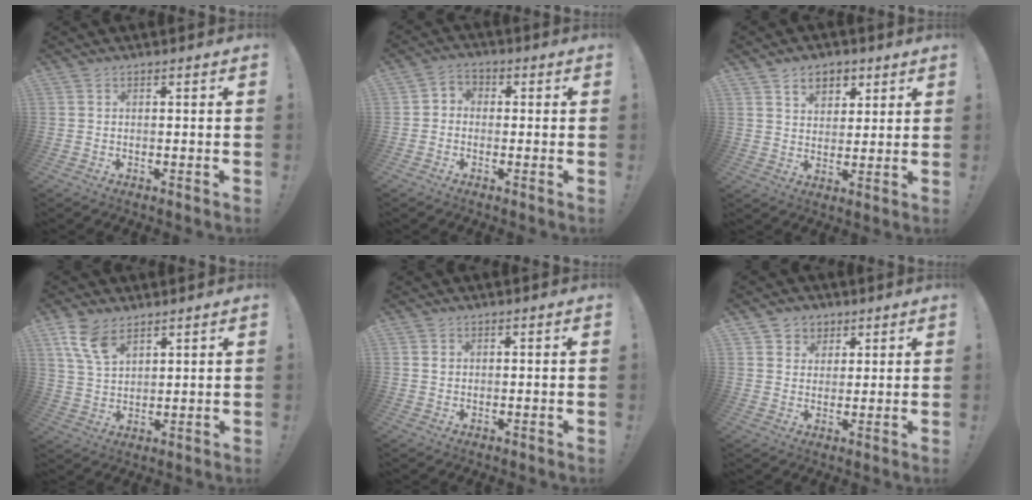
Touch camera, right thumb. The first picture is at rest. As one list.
[{"total": 3.5, "force": [-1.6, 2.8, 1.5], "torque": [-0.032, 0.015, -0.026]}, {"total": 7.2, "force": [4.0, 5.4, 2.4], "torque": [-0.037, -0.020, 0.076]}, {"total": 9.0, "force": [5.6, 4.8, 5.2], "torque": [-0.105, -0.017, 0.111]}, {"total": 1.0, "force": [0.5, 0.9, 0.1], "torque": [0.006, -0.001, 0.007]}, {"total": 5.2, "force": [2.4, 4.6, 0.3], "torque": [0.001, -0.020, 0.045]}]